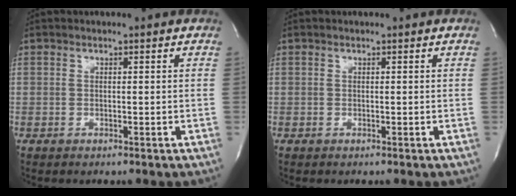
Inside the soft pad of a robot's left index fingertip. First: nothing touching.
{"total": 0.0}